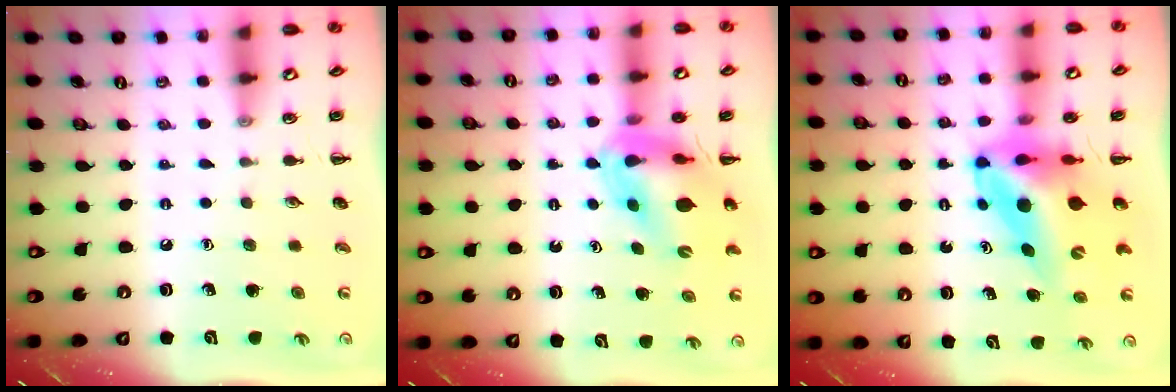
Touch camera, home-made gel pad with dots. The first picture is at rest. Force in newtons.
{"total": 12.0, "press": 11.5, "slide": 3.5}
{"total": 10.7, "press": 10.2, "slide": 3.1}